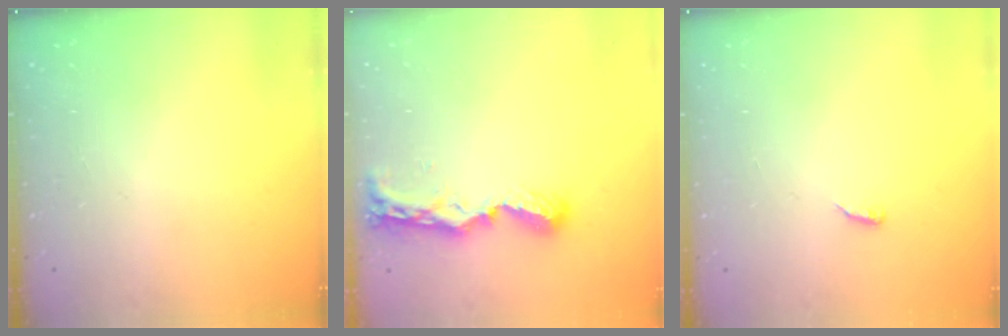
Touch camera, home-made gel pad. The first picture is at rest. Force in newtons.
{"total": 8.8, "press": 8.8, "slide": 0.3}
{"total": 4.3, "press": 4.2, "slide": 0.6}